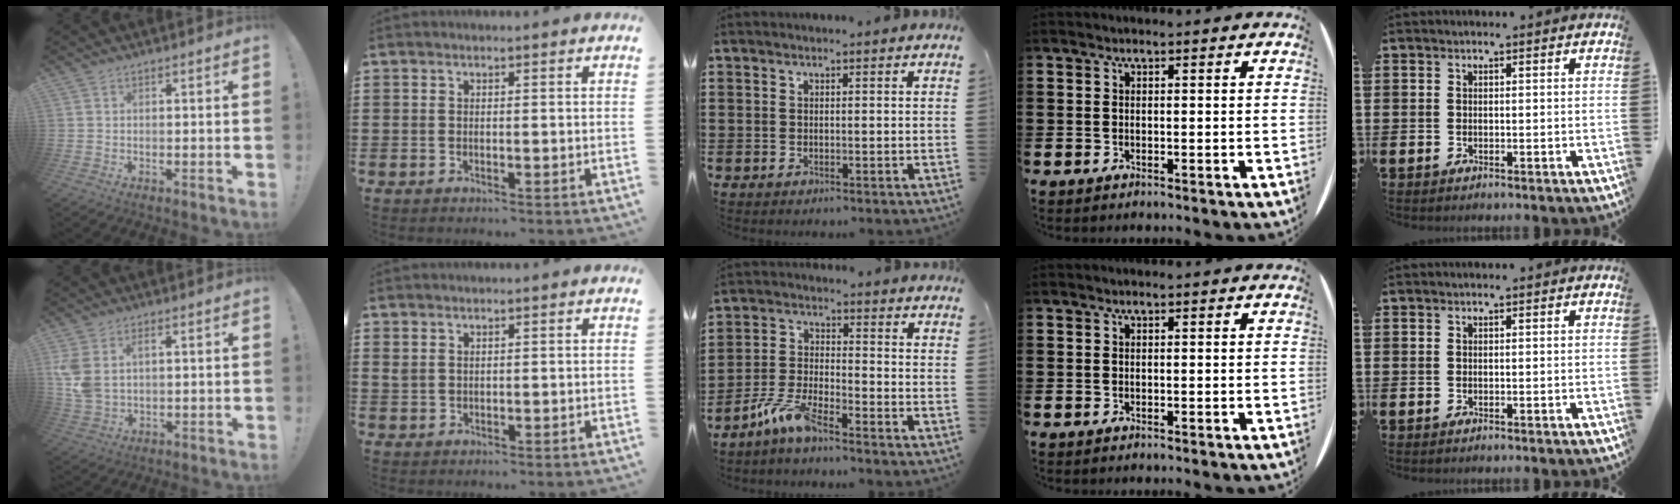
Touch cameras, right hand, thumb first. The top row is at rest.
{"thumb": {"total": 6.6, "force": [2.5, 4.2, 4.4], "torque": [-0.089, -0.010, 0.048]}, "index": {"total": 1.2, "force": [0.9, 0.7, 0.2], "torque": [-0.006, 0.003, 0.019]}, "middle": {"total": 6.2, "force": [-5.0, 0.8, 3.5], "torque": [-0.086, -0.006, -0.100]}}